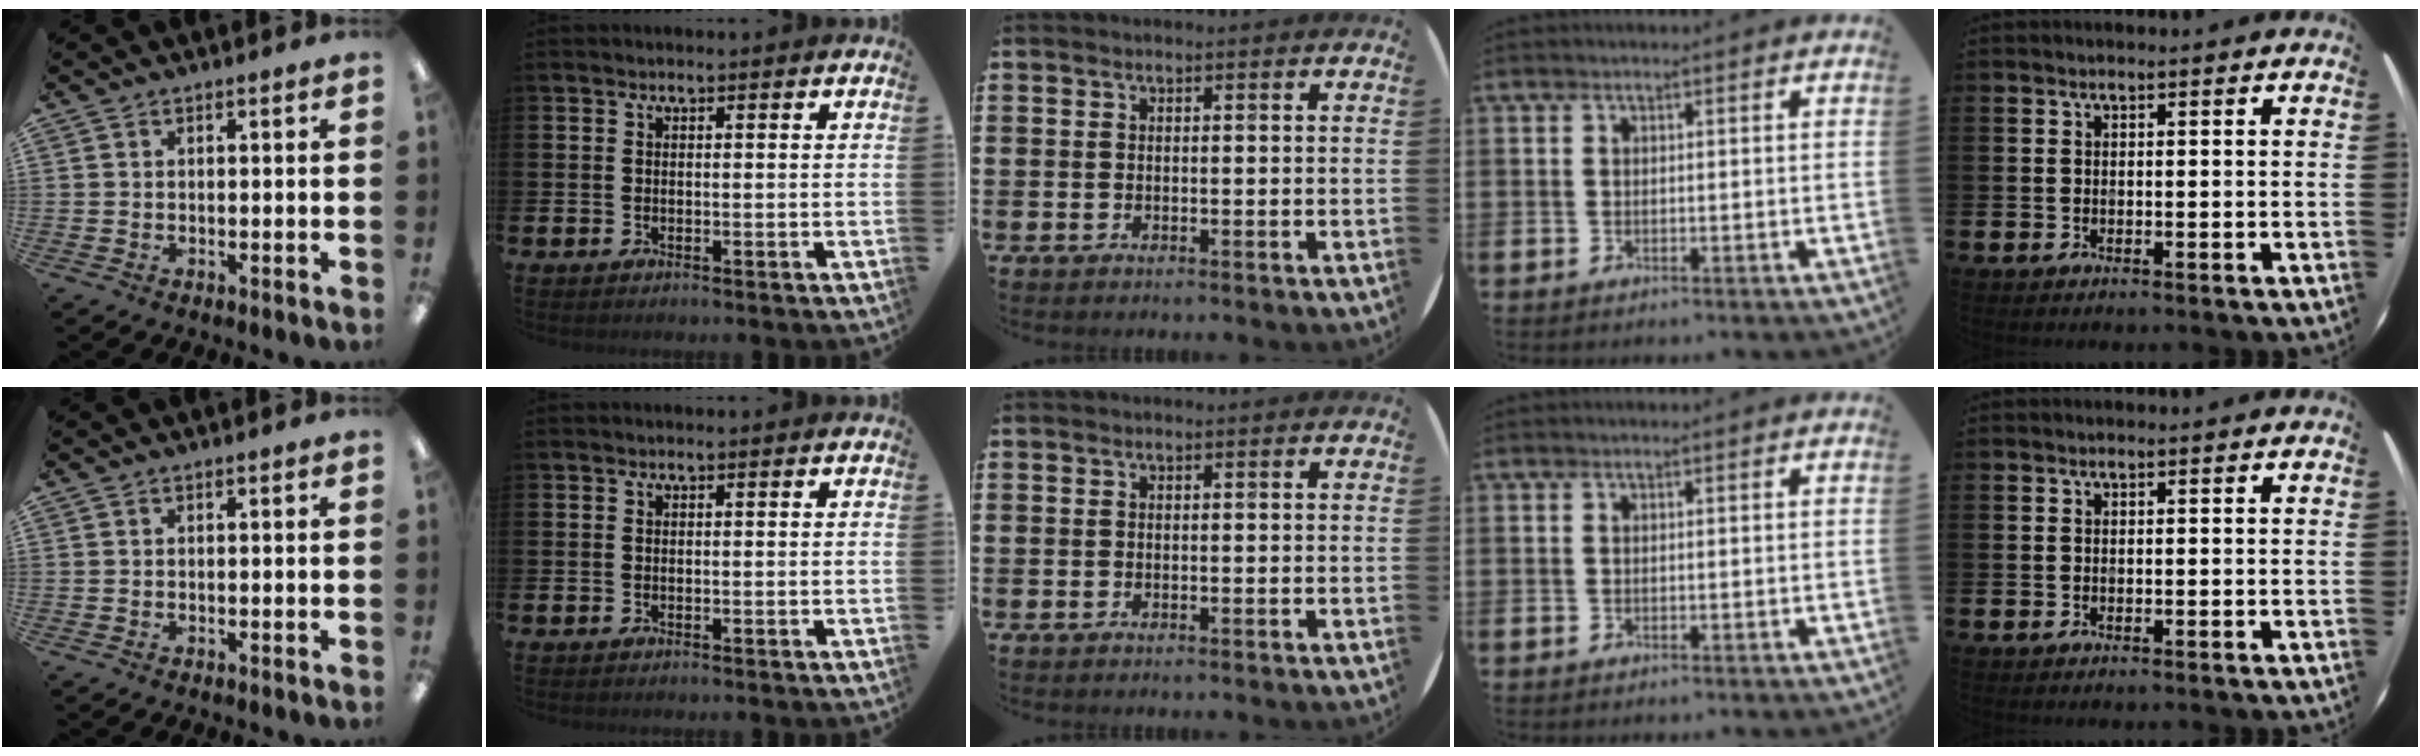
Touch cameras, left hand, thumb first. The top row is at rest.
{}